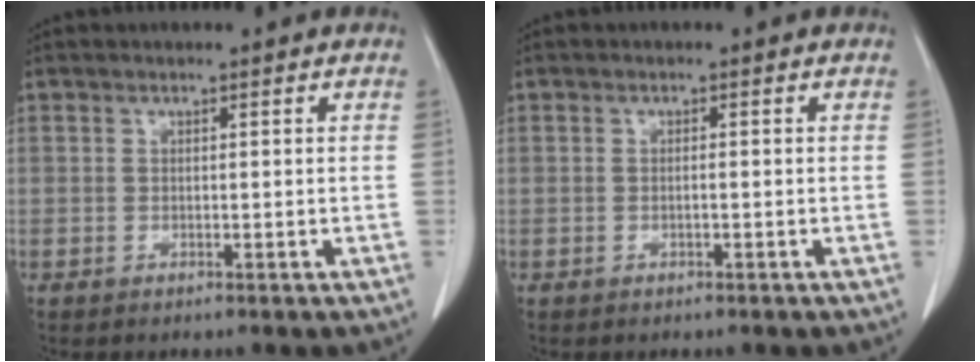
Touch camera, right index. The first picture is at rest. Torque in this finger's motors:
{"motor_torque": [-0.08, 0.00, -0.06, -0.01]}